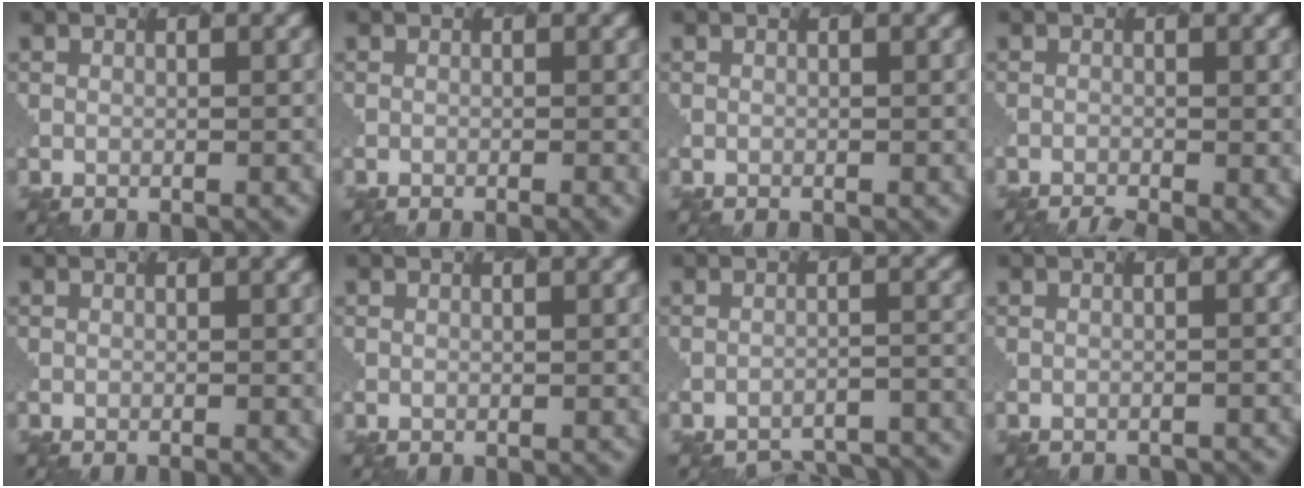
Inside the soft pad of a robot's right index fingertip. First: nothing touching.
{"total": 0.8, "force": [-0.4, 0.2, 0.6], "torque": [-0.013, -0.002, -0.008]}
{"total": 0.0}
{"total": 2.4, "force": [-2.1, 0.0, 1.0], "torque": [-0.035, 0.001, -0.029]}
{"total": 0.6, "force": [-0.4, 0.1, 0.4], "torque": [-0.009, -0.003, -0.006]}
{"total": 0.0}
{"total": 8.7, "force": [-8.7, 0.9, 0.2], "torque": [-0.011, 0.017, -0.087]}
{"total": 2.1, "force": [-2.1, 0.1, 0.2], "torque": [-0.001, 0.005, -0.015]}